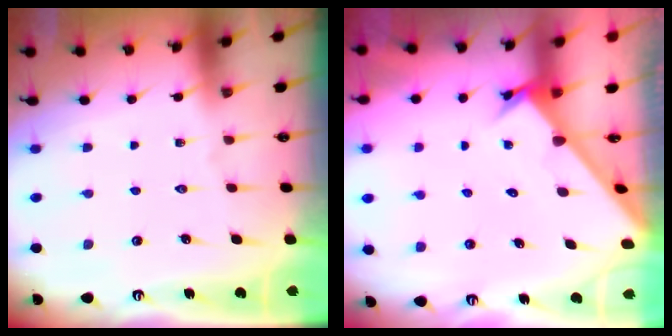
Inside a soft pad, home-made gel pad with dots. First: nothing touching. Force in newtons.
{"total": 2.6, "press": 2.6, "slide": 0.3}